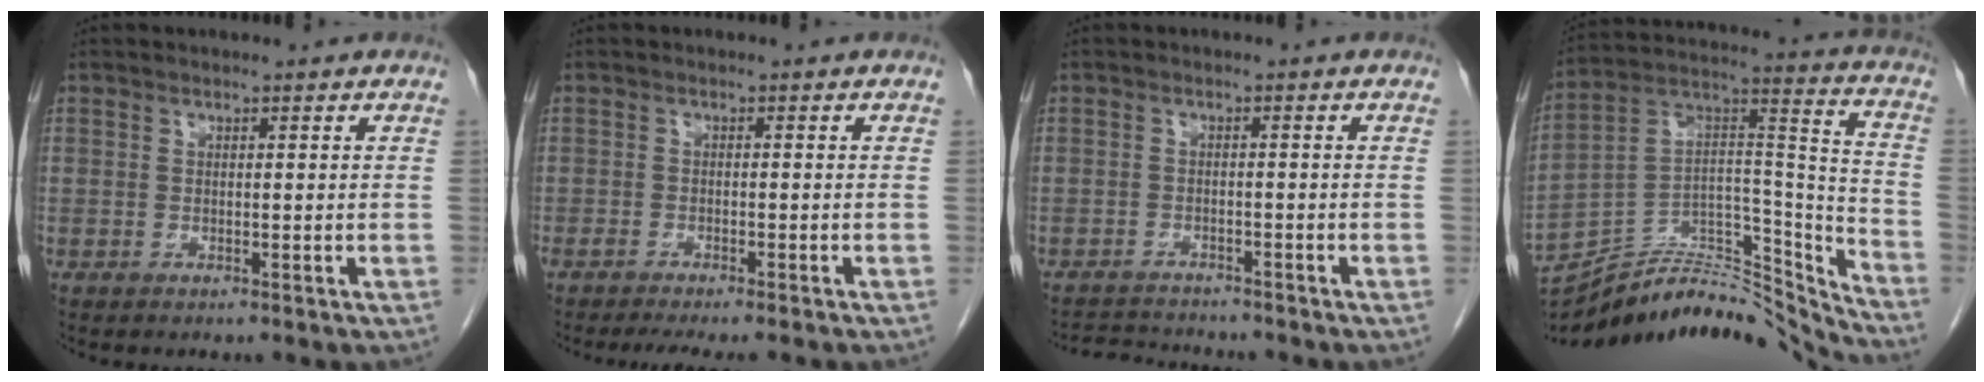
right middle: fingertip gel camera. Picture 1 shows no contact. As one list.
[{"total": 6.9, "force": [-5.9, 1.0, 3.5], "torque": [-0.043, -0.006, -0.085]}, {"total": 4.8, "force": [-4.7, 0.2, 0.4], "torque": [-0.009, -0.010, -0.076]}, {"total": 26.3, "force": [-24.9, 3.5, 7.7], "torque": [-0.113, 0.031, -0.390]}]